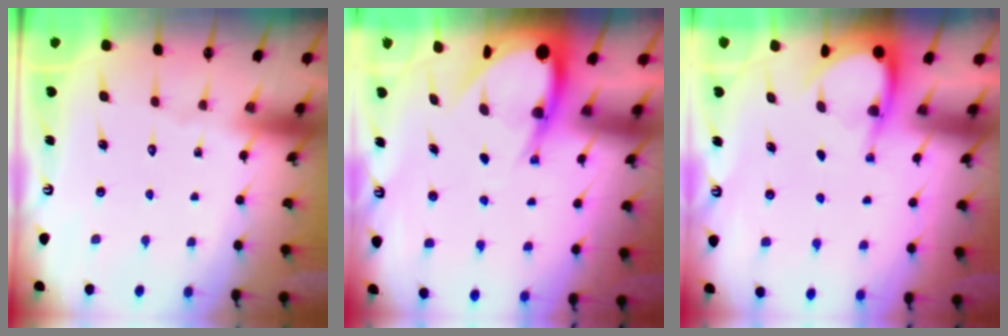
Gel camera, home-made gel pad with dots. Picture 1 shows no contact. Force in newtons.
{"total": 9.0, "press": 8.9, "slide": 0.9}
{"total": 4.2, "press": 4.2, "slide": 0.4}